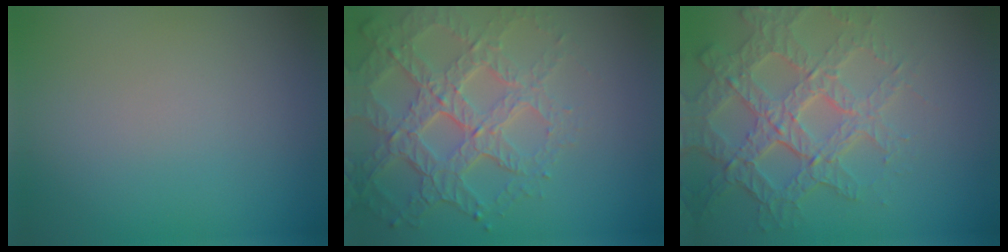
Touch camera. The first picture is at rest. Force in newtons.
{"total": 6.8, "press": 5.0, "slide": 4.7}
{"total": 6.7, "press": 5.2, "slide": 4.2}